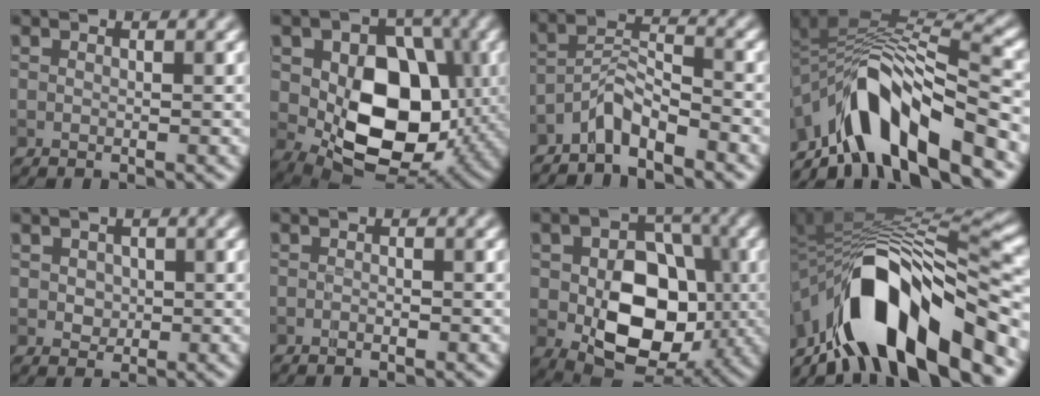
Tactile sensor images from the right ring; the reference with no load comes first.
{"total": 10.9, "force": [-0.1, 7.3, 8.1], "torque": [-0.134, -0.016, -0.002]}
{"total": 3.7, "force": [-3.2, 0.6, 1.7], "torque": [-0.033, 0.013, -0.069]}
{"total": 10.6, "force": [-6.7, 3.4, 7.4], "torque": [-0.110, 0.012, -0.120]}
{"total": 1.4, "force": [0.1, 1.3, 0.6], "torque": [-0.017, -0.004, 0.006]}
{"total": 0.7, "force": [-0.6, 0.1, 0.4], "torque": [-0.008, -0.001, -0.013]}
{"total": 9.8, "force": [-1.3, 6.6, 7.1], "torque": [-0.118, -0.004, -0.024]}
{"total": 13.4, "force": [-7.2, 5.0, 10.2], "torque": [-0.160, 0.011, -0.125]}